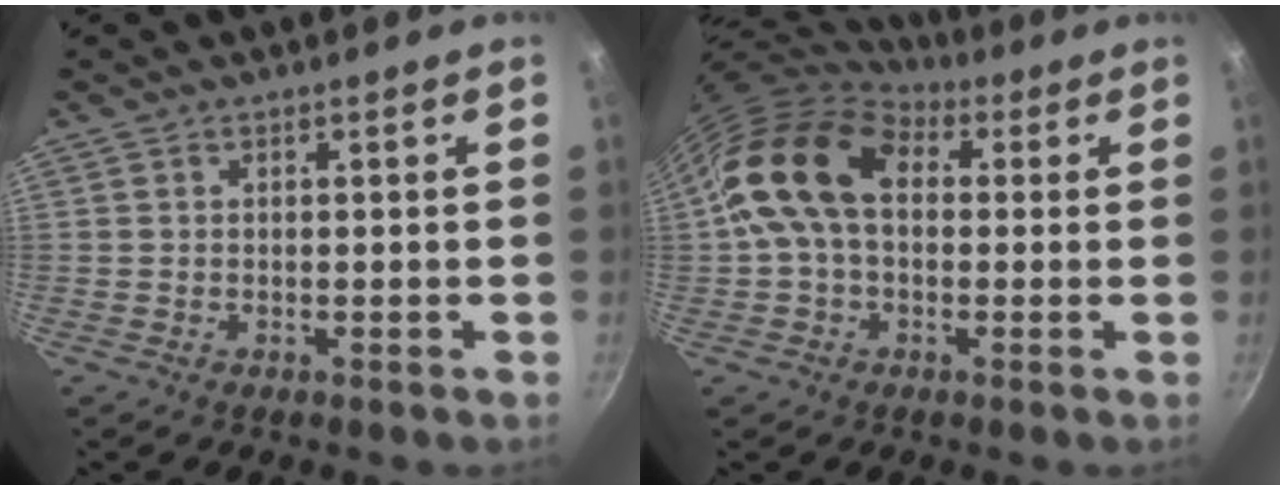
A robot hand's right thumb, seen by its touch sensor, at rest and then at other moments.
{"total": 14.2, "force": [2.4, 9.7, 10.1], "torque": [-0.151, 0.020, 0.024]}